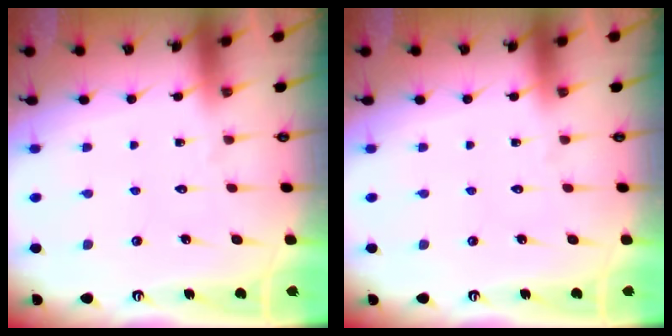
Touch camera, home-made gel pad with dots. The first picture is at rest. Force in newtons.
{"total": 0.0}